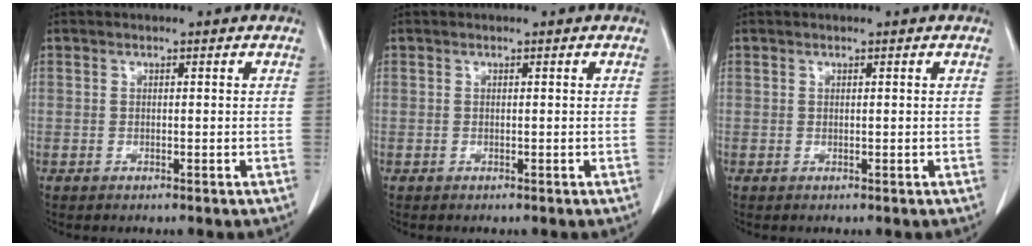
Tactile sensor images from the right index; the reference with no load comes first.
{"total": 0.0}
{"total": 0.0}